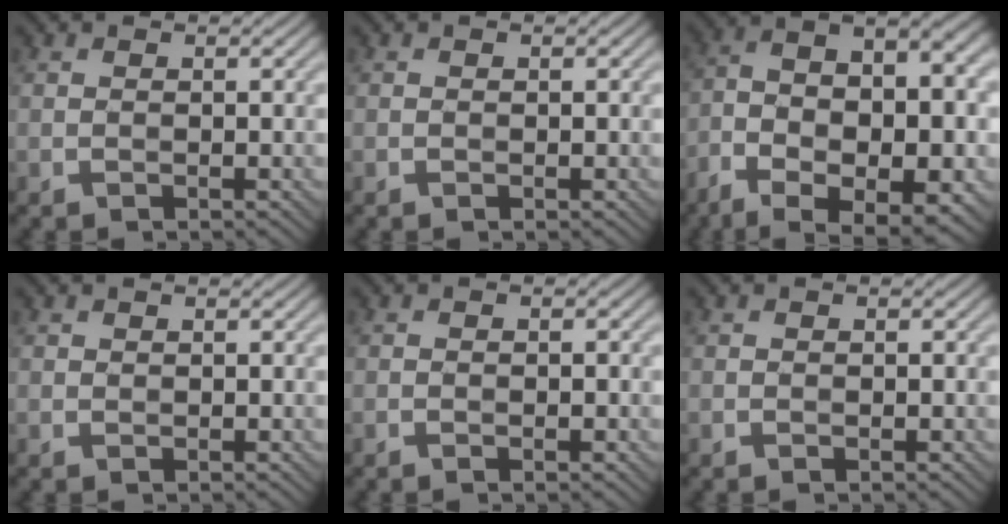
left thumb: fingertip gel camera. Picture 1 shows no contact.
{"total": 0.0}
{"total": 16.3, "force": [-6.1, 8.2, 12.7], "torque": [-0.236, -0.022, -0.082]}
{"total": 0.0}
{"total": 1.2, "force": [-0.5, 0.1, 1.1], "torque": [-0.019, 0.003, -0.010]}
{"total": 0.6, "force": [-0.2, 0.0, 0.6], "torque": [-0.010, 0.001, -0.003]}